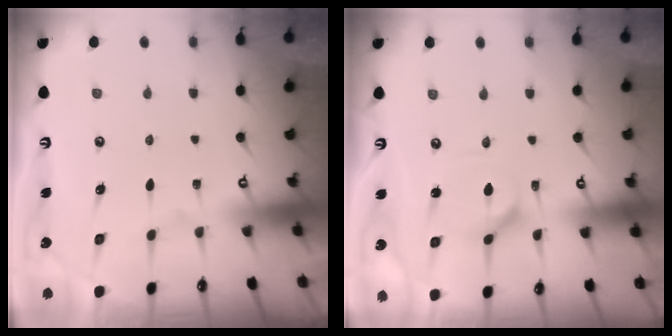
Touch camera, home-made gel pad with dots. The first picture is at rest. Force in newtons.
{"total": 6.2, "press": 6.2, "slide": 0.6}